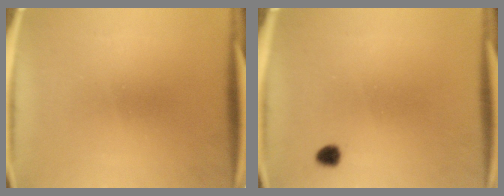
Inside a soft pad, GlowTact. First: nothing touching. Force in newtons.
{"total": 1.7}